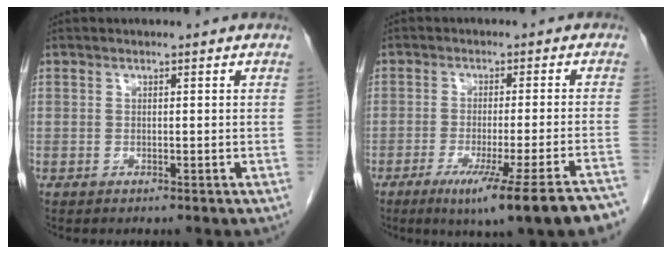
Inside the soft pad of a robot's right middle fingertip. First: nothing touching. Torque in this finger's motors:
{"motor_torque": [1.26, -0.88, 0.23, 0.08]}